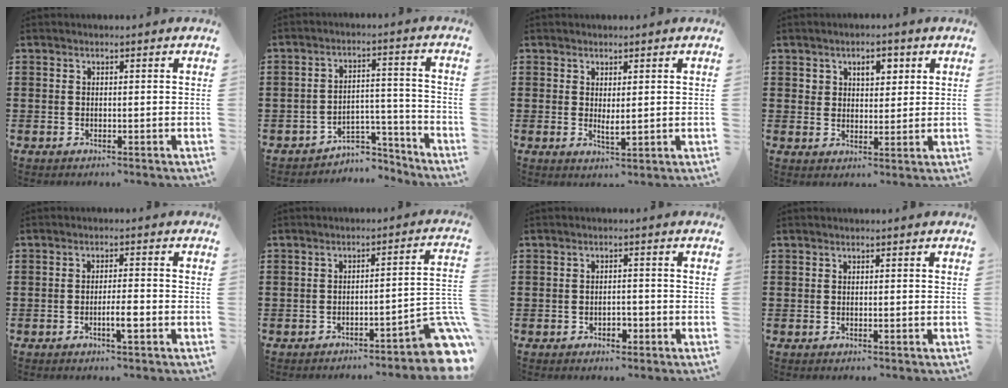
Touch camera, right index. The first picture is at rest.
{"total": 5.0, "force": [-4.6, 1.7, 1.1], "torque": [-0.019, 0.015, -0.091]}
{"total": 1.7, "force": [0.7, 0.5, 1.5], "torque": [-0.028, -0.003, 0.014]}
{"total": 3.6, "force": [1.9, 2.4, 2.0], "torque": [-0.033, 0.005, 0.027]}
{"total": 3.3, "force": [-1.3, 0.4, 3.0], "torque": [-0.051, -0.001, -0.023]}
{"total": 5.6, "force": [-3.9, 0.7, 4.0], "torque": [-0.053, -0.011, -0.073]}
{"total": 2.0, "force": [-1.2, 1.0, 1.2], "torque": [-0.024, 0.001, -0.025]}
{"total": 0.0}